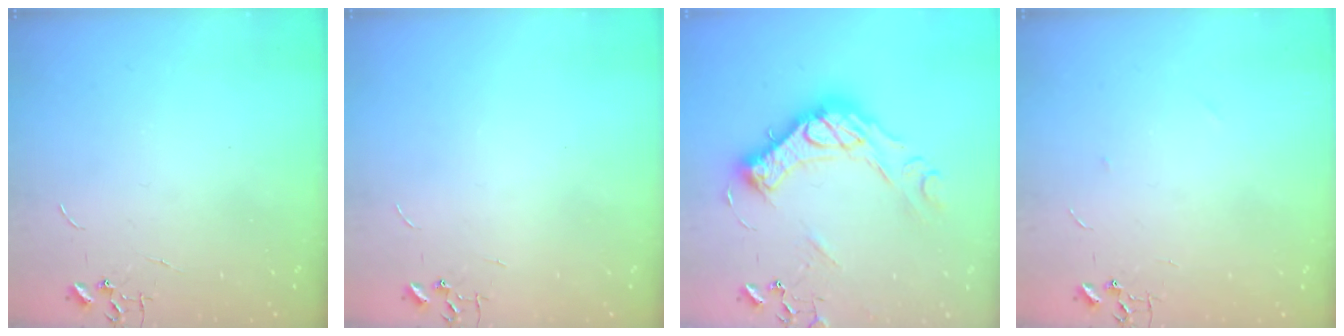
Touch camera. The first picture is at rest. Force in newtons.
{"total": 0.0}
{"total": 18.0, "press": 18.0, "slide": 1.2}
{"total": 3.8, "press": 3.5, "slide": 1.4}